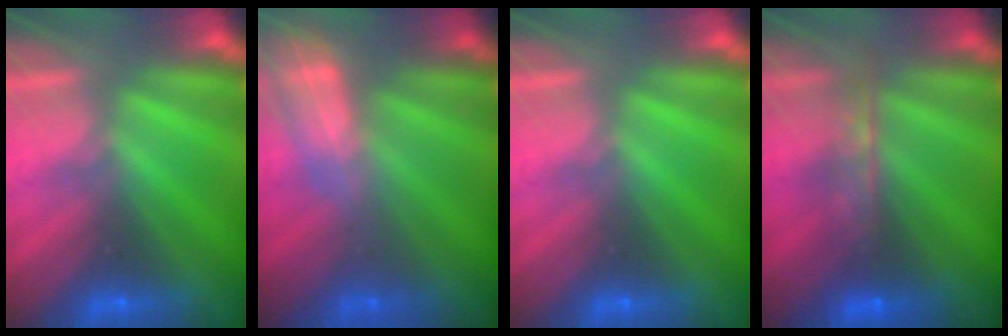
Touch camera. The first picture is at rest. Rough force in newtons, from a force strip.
{"total": 2.4}
{"total": 0.0}
{"total": 7.6}